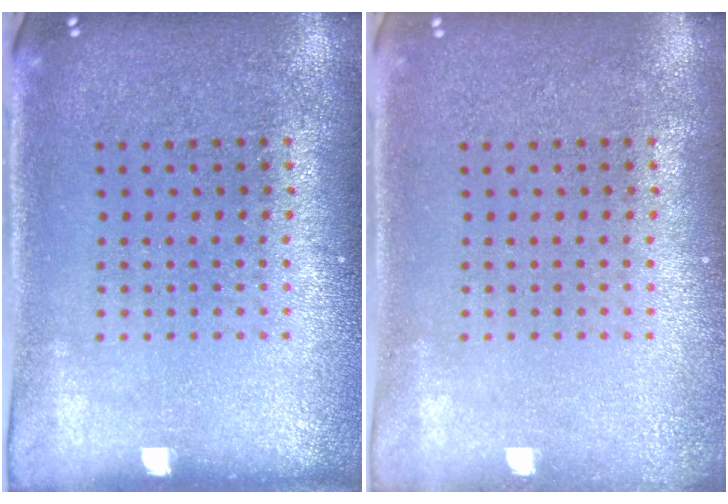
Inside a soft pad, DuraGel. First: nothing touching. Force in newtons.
{"total": 0.8, "press": 0.8, "slide": 0.1}